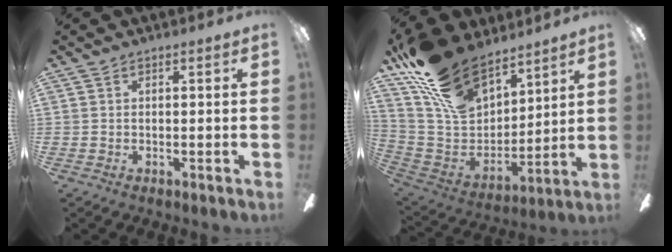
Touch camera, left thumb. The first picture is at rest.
{"total": 22.0, "force": [15.4, 11.4, 10.9], "torque": [-0.210, -0.085, 0.287]}